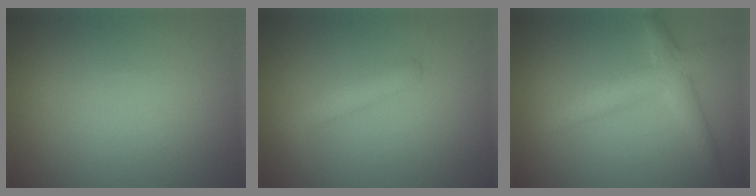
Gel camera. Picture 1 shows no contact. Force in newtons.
{"total": 2.0, "press": 1.9, "slide": 0.1}
{"total": 3.4, "press": 3.4, "slide": 0.2}